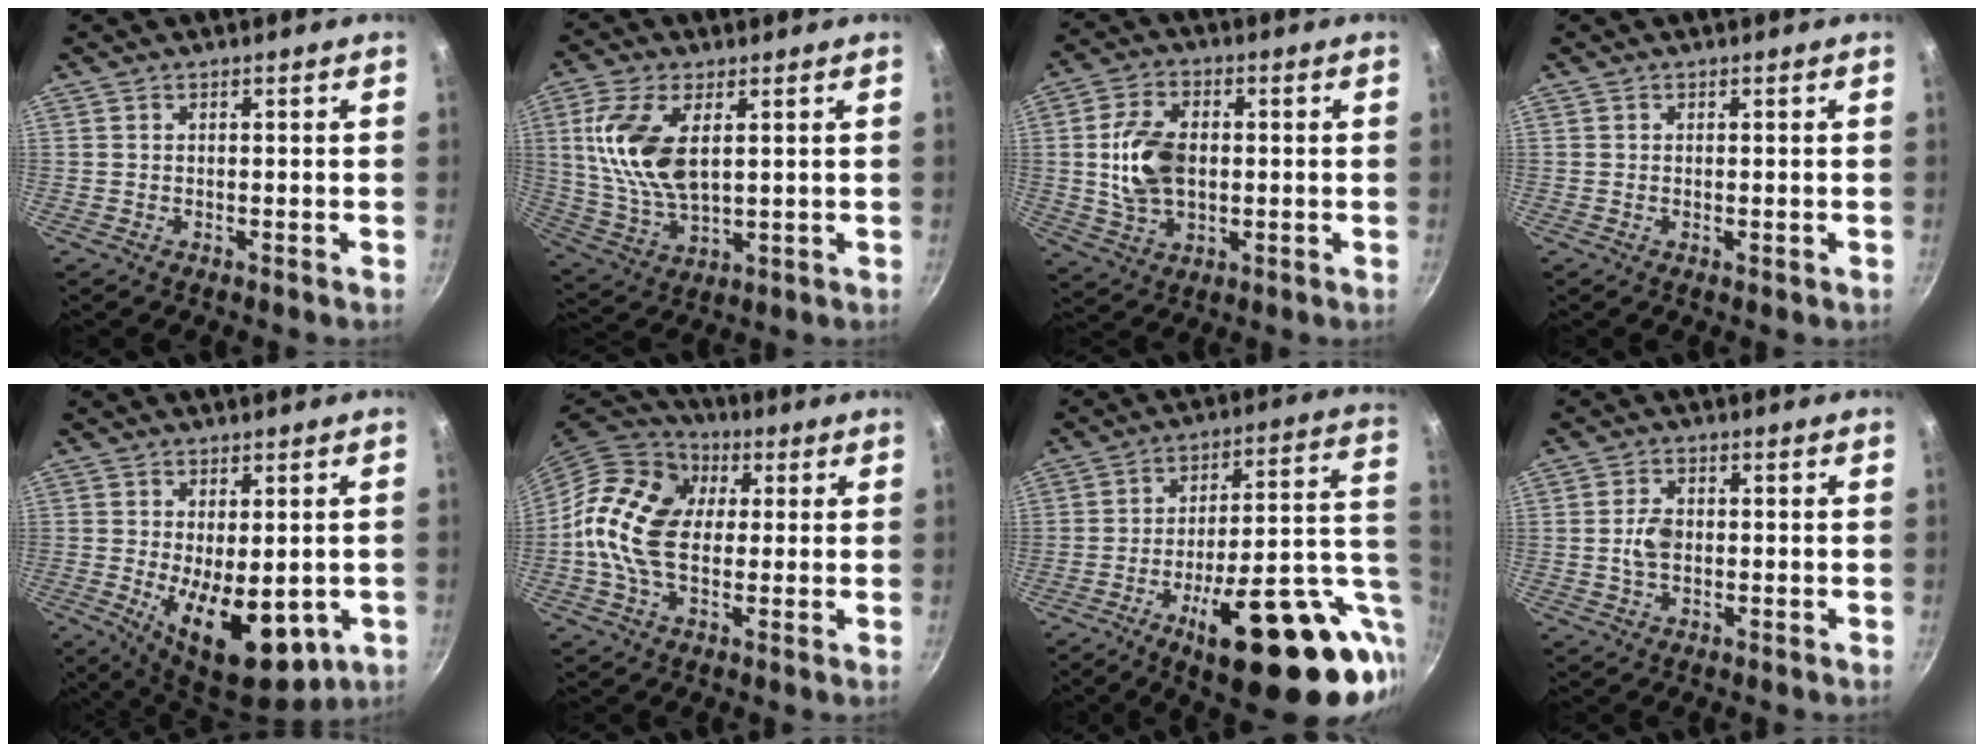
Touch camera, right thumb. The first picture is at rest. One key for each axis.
{"total": 13.7, "fx": 3.3, "fy": 7.1, "fz": 11.3, "tx": -0.221, "ty": -0.011, "tz": 0.071}
{"total": 11.5, "fx": 0.4, "fy": 7.5, "fz": 8.8, "tx": -0.153, "ty": 0.008, "tz": 0.006}
{"total": 0.6, "fx": -0.1, "fy": 0.2, "fz": 0.5, "tx": -0.009, "ty": -0.001, "tz": -0.001}
{"total": 15.2, "fx": -3.0, "fy": 7.6, "fz": 12.8, "tx": -0.169, "ty": -0.023, "tz": -0.024}
{"total": 16.6, "fx": 1.5, "fy": 11.3, "fz": 12.0, "tx": -0.193, "ty": 0.017, "tz": 0.004}
{"total": 27.1, "fx": -7.3, "fy": 10.0, "fz": 24.1, "tx": -0.294, "ty": 0.017, "tz": -0.090}
{"total": 4.1, "fx": -0.2, "fy": 2.7, "fz": 3.1, "tx": -0.053, "ty": 0.007, "tz": -0.008}